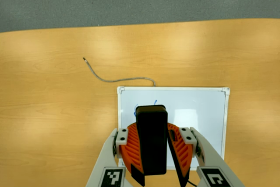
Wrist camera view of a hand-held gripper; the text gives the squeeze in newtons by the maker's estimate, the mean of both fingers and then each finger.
{"total": 9.3, "left": 9.4, "right": 9.1}